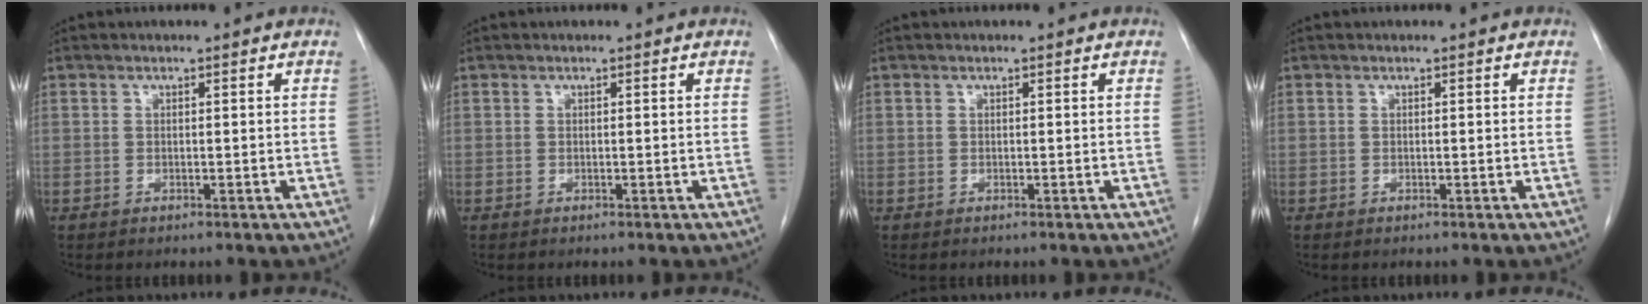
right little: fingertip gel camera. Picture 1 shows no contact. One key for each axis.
{"total": 0.0}
{"total": 0.0}
{"total": 0.0}